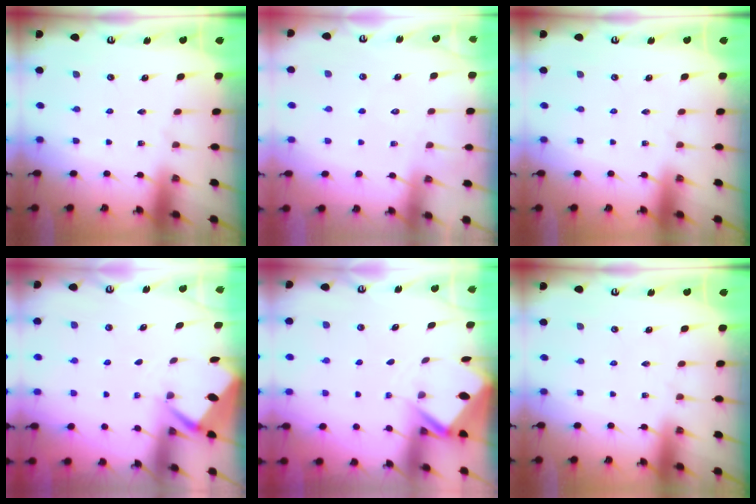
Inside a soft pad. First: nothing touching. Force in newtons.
{"total": 5.4, "press": 5.3, "slide": 0.6}
{"total": 0.0}
{"total": 2.6, "press": 2.6, "slide": 0.0}
{"total": 3.0, "press": 2.9, "slide": 0.3}
{"total": 0.0}